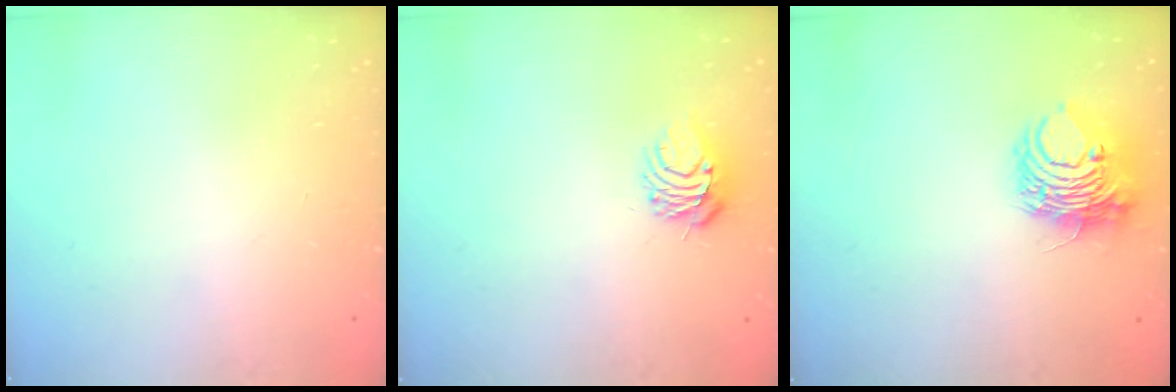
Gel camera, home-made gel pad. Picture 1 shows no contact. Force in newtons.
{"total": 6.5, "press": 6.5, "slide": 0.6}
{"total": 10.4, "press": 10.3, "slide": 1.3}